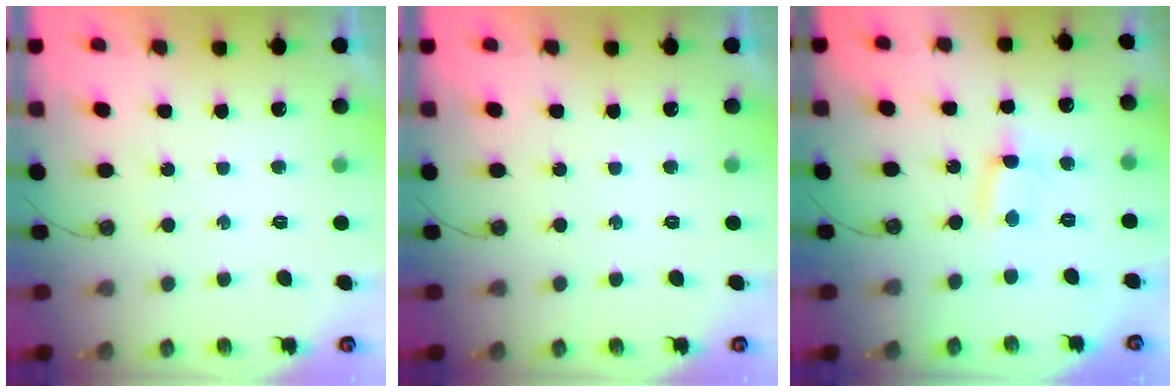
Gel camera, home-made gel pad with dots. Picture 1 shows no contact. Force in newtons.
{"total": 0.0}
{"total": 0.6, "press": 0.3, "slide": 0.5}